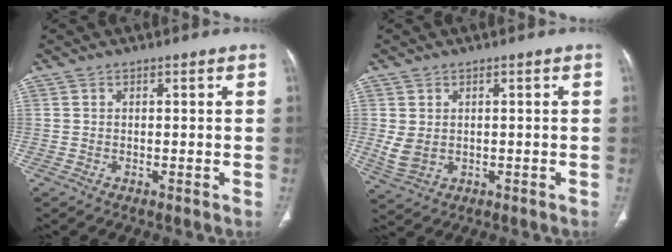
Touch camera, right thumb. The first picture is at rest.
{"total": 4.0, "force": [0.3, 3.1, 2.5], "torque": [-0.052, -0.007, 0.019]}